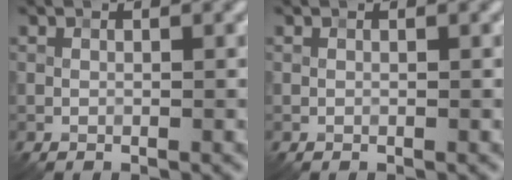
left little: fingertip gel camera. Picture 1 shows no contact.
{"total": 0.0}